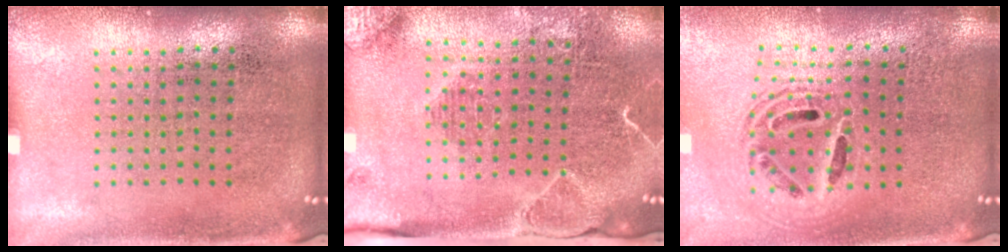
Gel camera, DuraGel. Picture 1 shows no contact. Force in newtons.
{"total": 2.0, "press": 2.0, "slide": 0.2}
{"total": 1.8, "press": 1.5, "slide": 1.1}